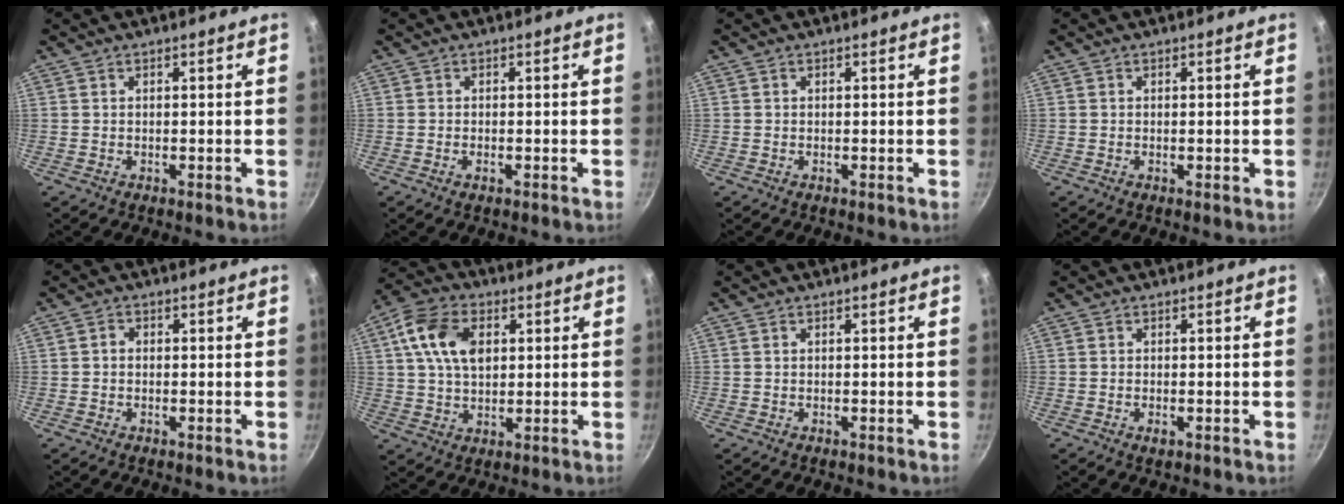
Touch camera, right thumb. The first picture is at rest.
{"total": 1.1, "force": [-0.5, 0.5, 0.8], "torque": [-0.020, 0.002, -0.009]}
{"total": 0.0}
{"total": 0.6, "force": [-0.1, 0.1, 0.5], "torque": [-0.008, -0.001, -0.003]}
{"total": 1.4, "force": [-0.1, 1.2, 0.7], "torque": [-0.013, 0.007, -0.004]}
{"total": 11.8, "force": [3.2, 7.7, 8.5], "torque": [-0.144, 0.006, 0.048]}
{"total": 0.0}
{"total": 1.2, "force": [-0.4, 0.6, 0.9], "torque": [-0.019, -0.001, -0.006]}